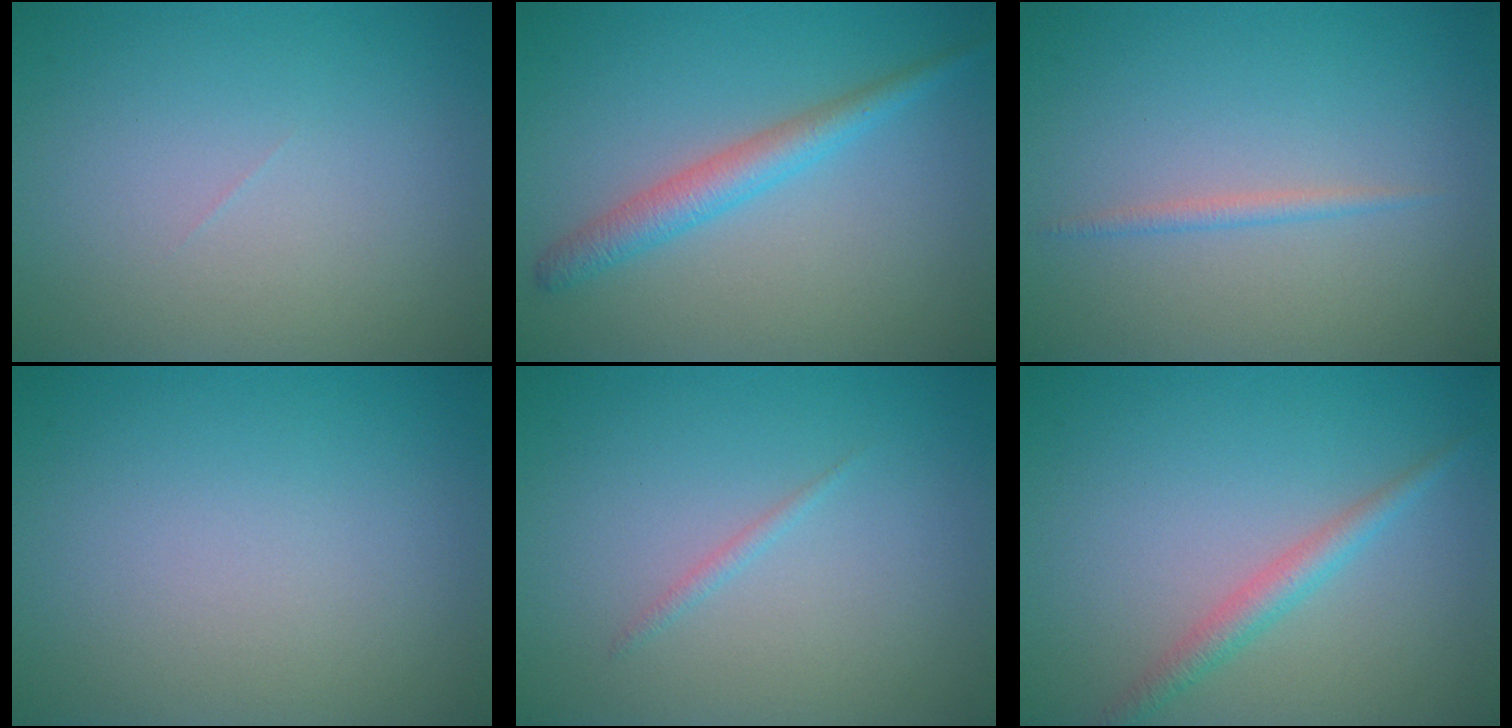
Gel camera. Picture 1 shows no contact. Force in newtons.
{"total": 2.9, "press": 2.9, "slide": 0.0}
{"total": 0.9, "press": 0.9, "slide": 0.0}
{"total": 0.0}
{"total": 0.6, "press": 0.6, "slide": 0.0}
{"total": 2.0, "press": 2.0, "slide": 0.1}